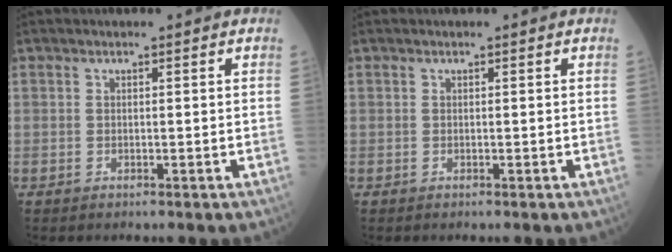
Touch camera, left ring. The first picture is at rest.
{"total": 0.0}